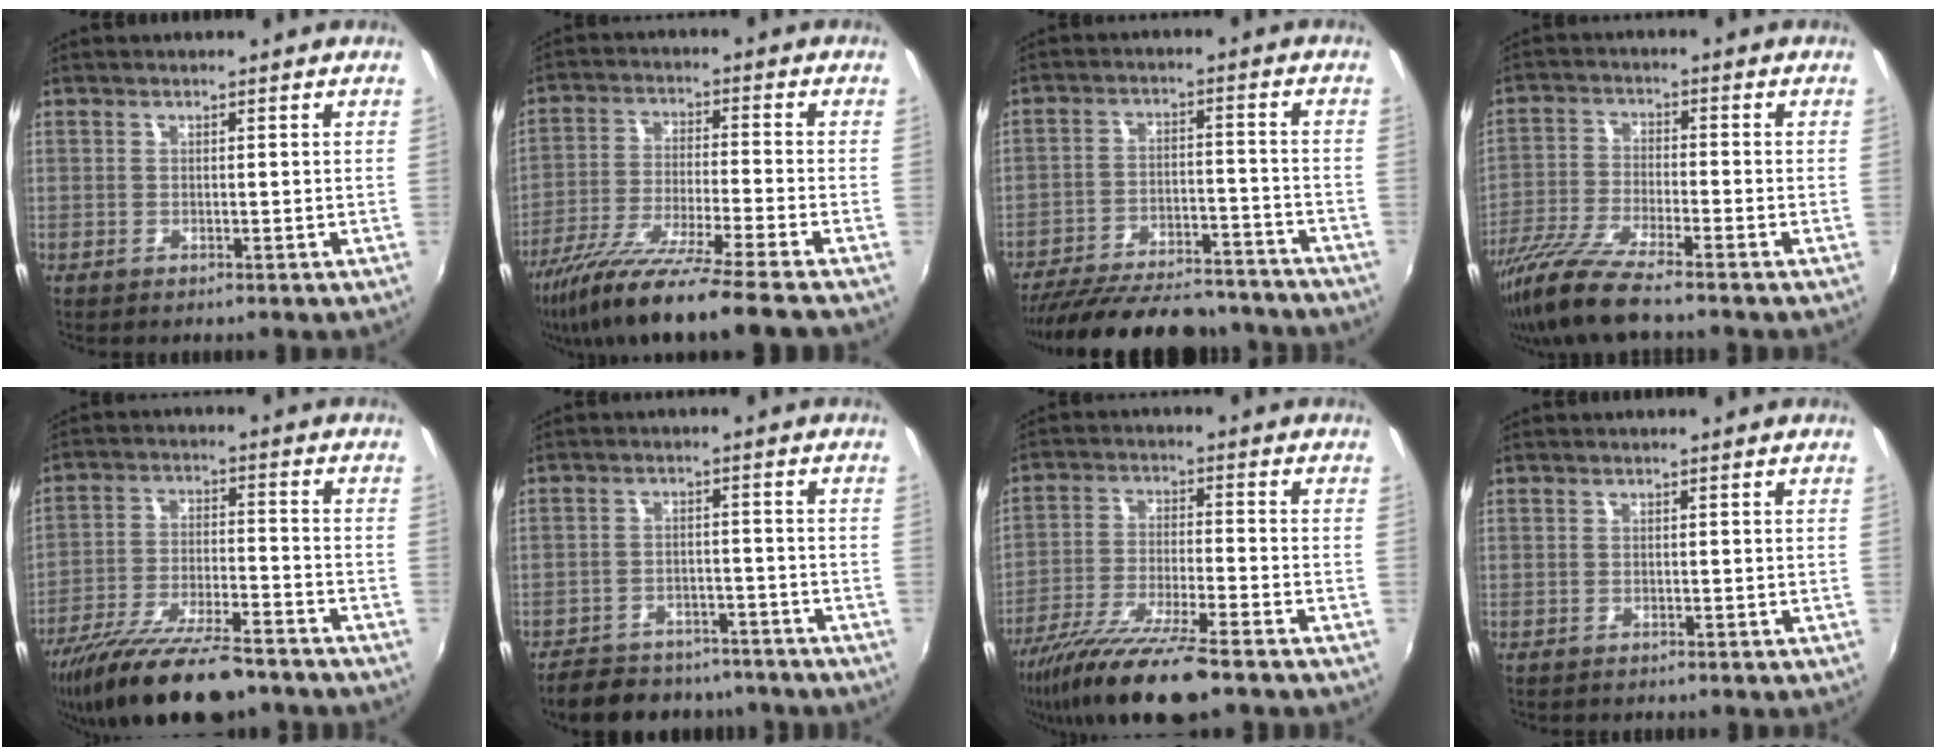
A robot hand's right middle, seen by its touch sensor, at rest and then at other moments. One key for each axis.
{"total": 16.5, "fx": -13.4, "fy": -1.4, "fz": 9.6, "tx": -0.186, "ty": -0.046, "tz": -0.233}
{"total": 25.8, "fx": -22.5, "fy": 7.3, "fz": 10.3, "tx": -0.203, "ty": -0.006, "tz": -0.305}
{"total": 10.7, "fx": -8.6, "fy": 0.3, "fz": 6.3, "tx": -0.137, "ty": -0.026, "tz": -0.165}
{"total": 17.7, "fx": -14.1, "fy": 4.4, "fz": 9.8, "tx": -0.193, "ty": -0.035, "tz": -0.230}
{"total": 15.2, "fx": -12.5, "fy": 6.4, "fz": 5.6, "tx": -0.131, "ty": 0.008, "tz": -0.166}
{"total": 15.6, "fx": -12.0, "fy": 1.3, "fz": 9.8, "tx": -0.197, "ty": -0.037, "tz": -0.214}
{"total": 0.0}